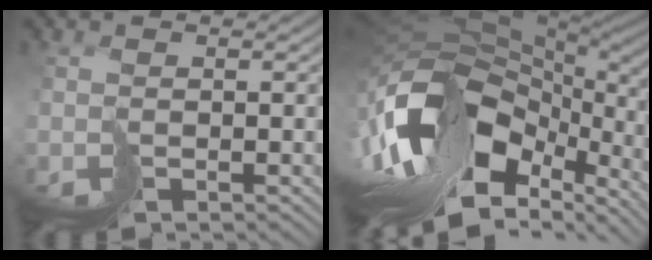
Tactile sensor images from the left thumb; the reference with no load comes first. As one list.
[{"total": 16.4, "force": [-6.3, 7.9, 12.9], "torque": [-0.265, -0.011, -0.087]}]